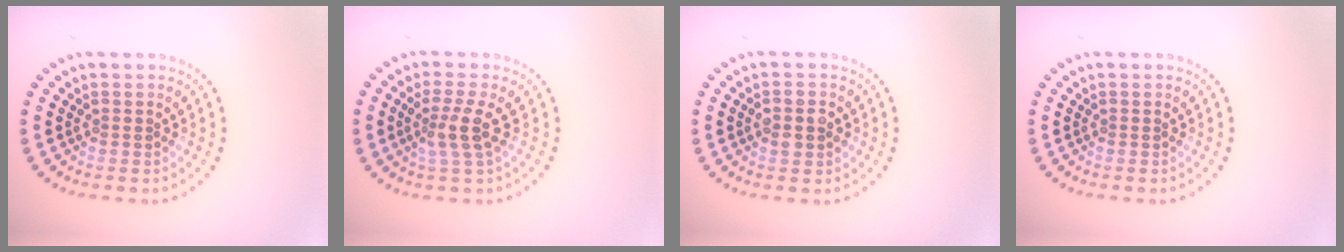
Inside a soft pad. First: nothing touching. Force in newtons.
{"total": 2.7, "press": 2.3, "slide": 1.5}
{"total": 2.5, "press": 2.5, "slide": 0.1}
{"total": 0.0}